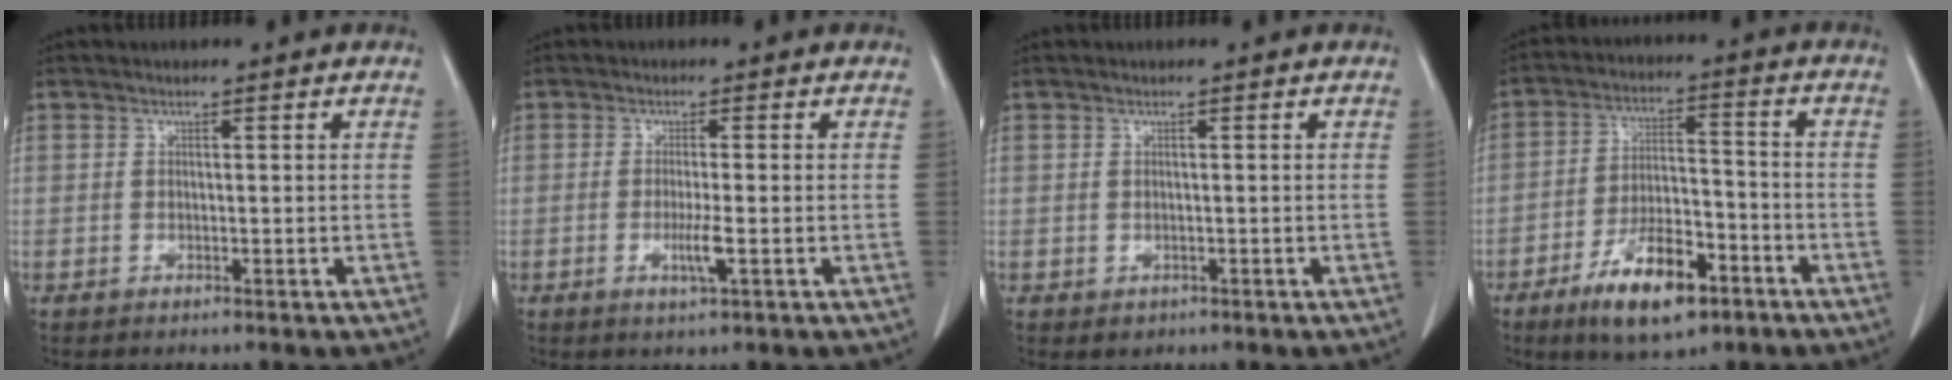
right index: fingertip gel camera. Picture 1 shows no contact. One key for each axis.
{"total": 3.1, "fx": -0.9, "fy": -0.1, "fz": 2.9, "tx": -0.058, "ty": -0.008, "tz": -0.018}
{"total": 1.0, "fx": -0.4, "fy": 1.0, "fz": 0.2, "tx": -0.006, "ty": 0.004, "tz": -0.001}
{"total": 11.9, "fx": -7.0, "fy": 4.4, "fz": 8.5, "tx": -0.153, "ty": 0.005, "tz": -0.117}